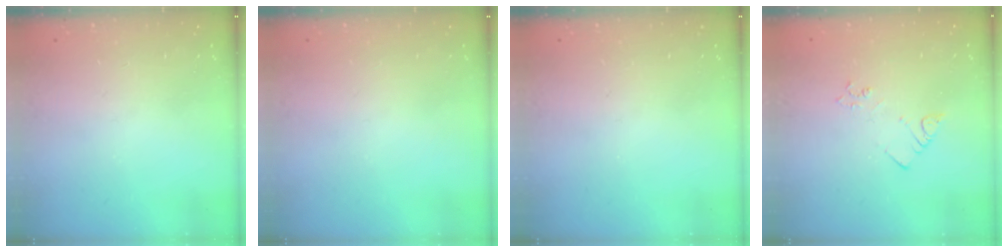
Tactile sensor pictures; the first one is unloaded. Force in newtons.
{"total": 0.0}
{"total": 0.0}
{"total": 3.1, "press": 3.1, "slide": 0.5}